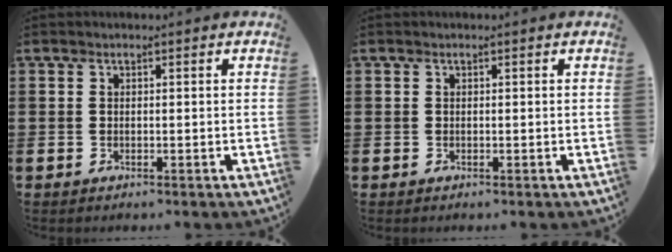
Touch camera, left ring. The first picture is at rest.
{"total": 0.0}